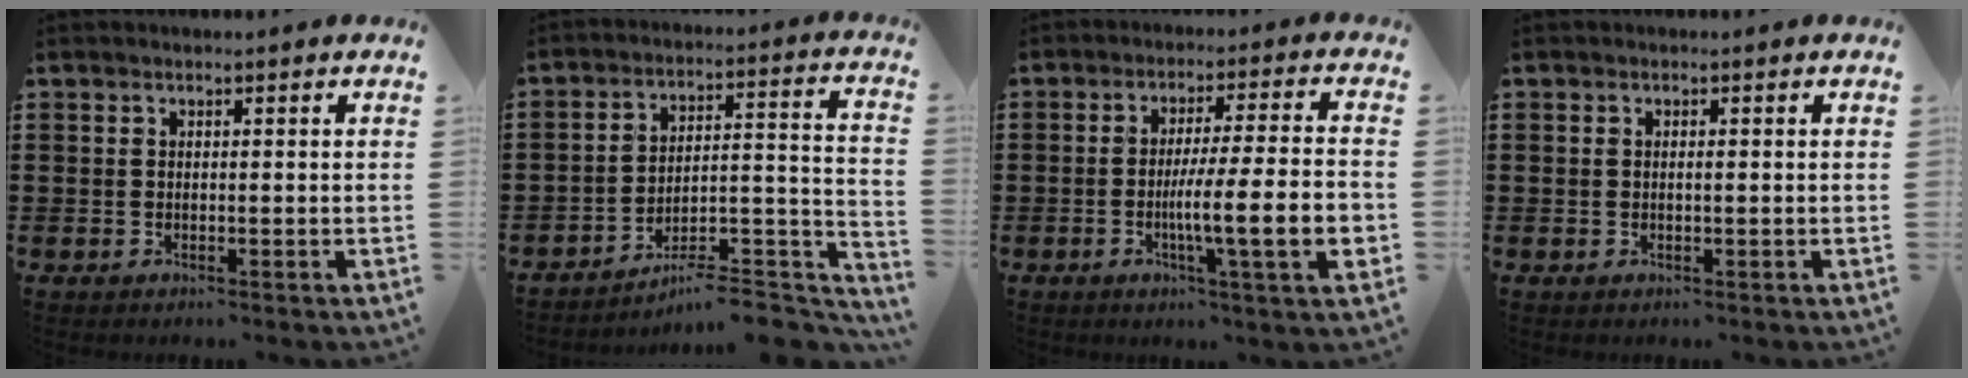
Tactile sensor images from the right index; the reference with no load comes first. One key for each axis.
{"total": 6.8, "fx": -6.1, "fy": 0.9, "fz": 2.8, "tx": -0.038, "ty": -0.006, "tz": -0.119}
{"total": 10.8, "fx": -2.9, "fy": 0.7, "fz": 10.4, "tx": -0.190, "ty": -0.012, "tz": -0.055}
{"total": 0.6, "fx": 0.0, "fy": 0.1, "fz": 0.6, "tx": -0.012, "ty": -0.002, "tz": 0.000}